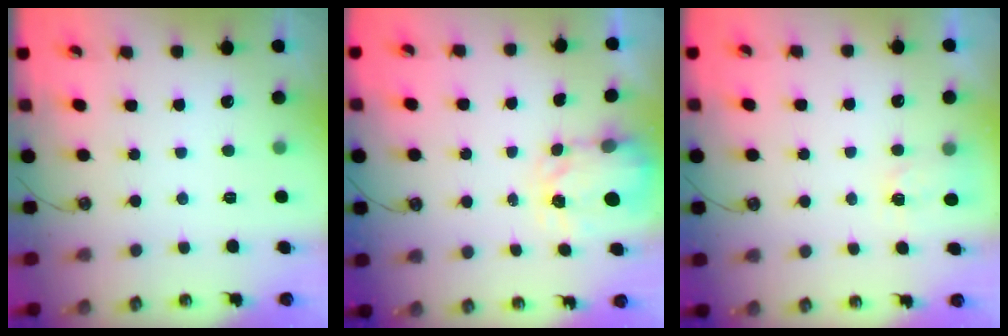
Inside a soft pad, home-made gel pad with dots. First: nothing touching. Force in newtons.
{"total": 3.6, "press": 3.5, "slide": 0.4}
{"total": 3.3, "press": 3.3, "slide": 0.2}